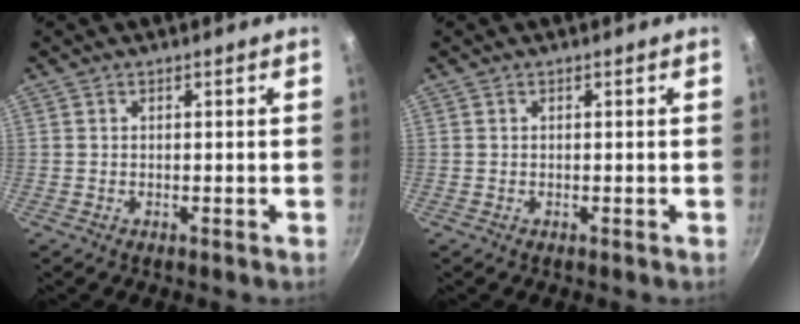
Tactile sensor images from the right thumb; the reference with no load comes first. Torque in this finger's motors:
{"motor_torque": [-0.06, 0.00, 0.00, 0.00, -0.01]}